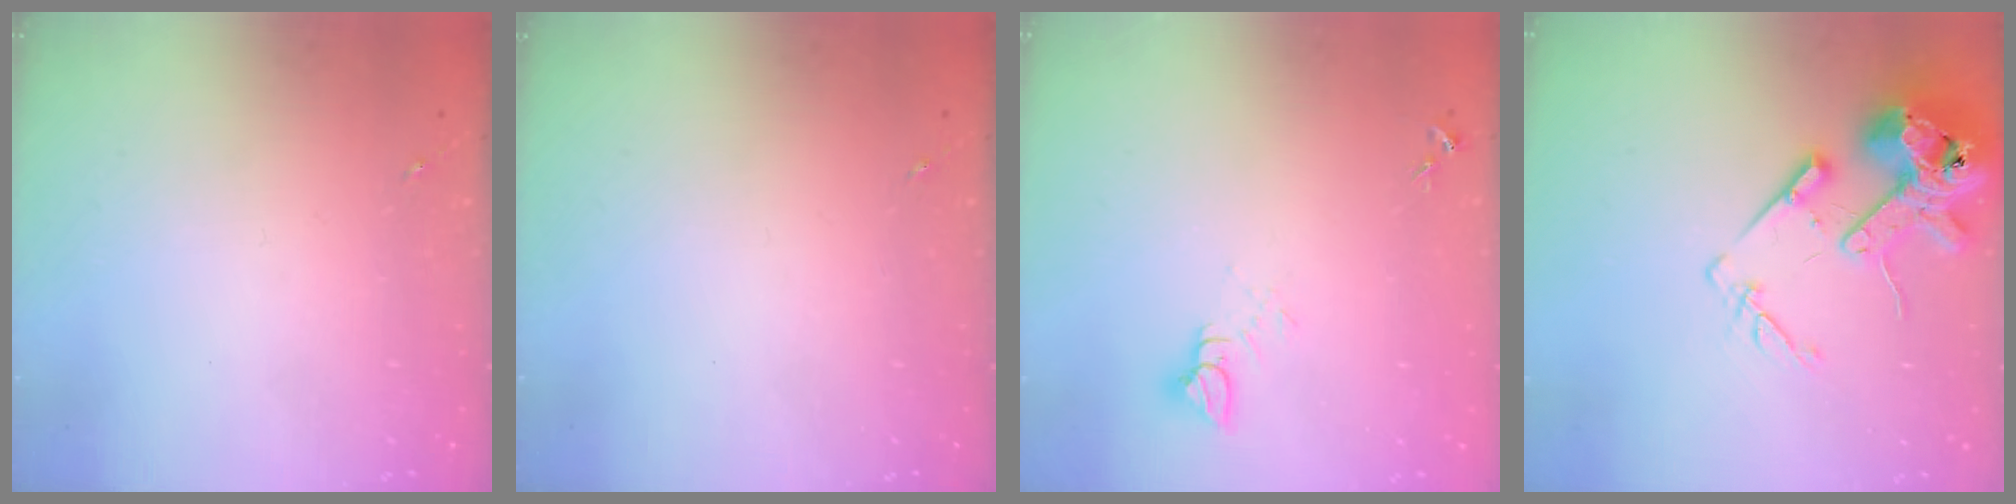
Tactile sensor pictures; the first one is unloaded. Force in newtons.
{"total": 0.0}
{"total": 5.0, "press": 5.0, "slide": 0.4}
{"total": 16.1, "press": 15.9, "slide": 2.4}